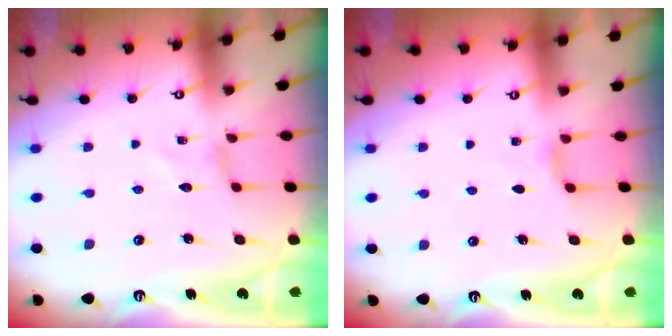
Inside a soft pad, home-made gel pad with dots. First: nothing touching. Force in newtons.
{"total": 2.2, "press": 2.2, "slide": 0.4}